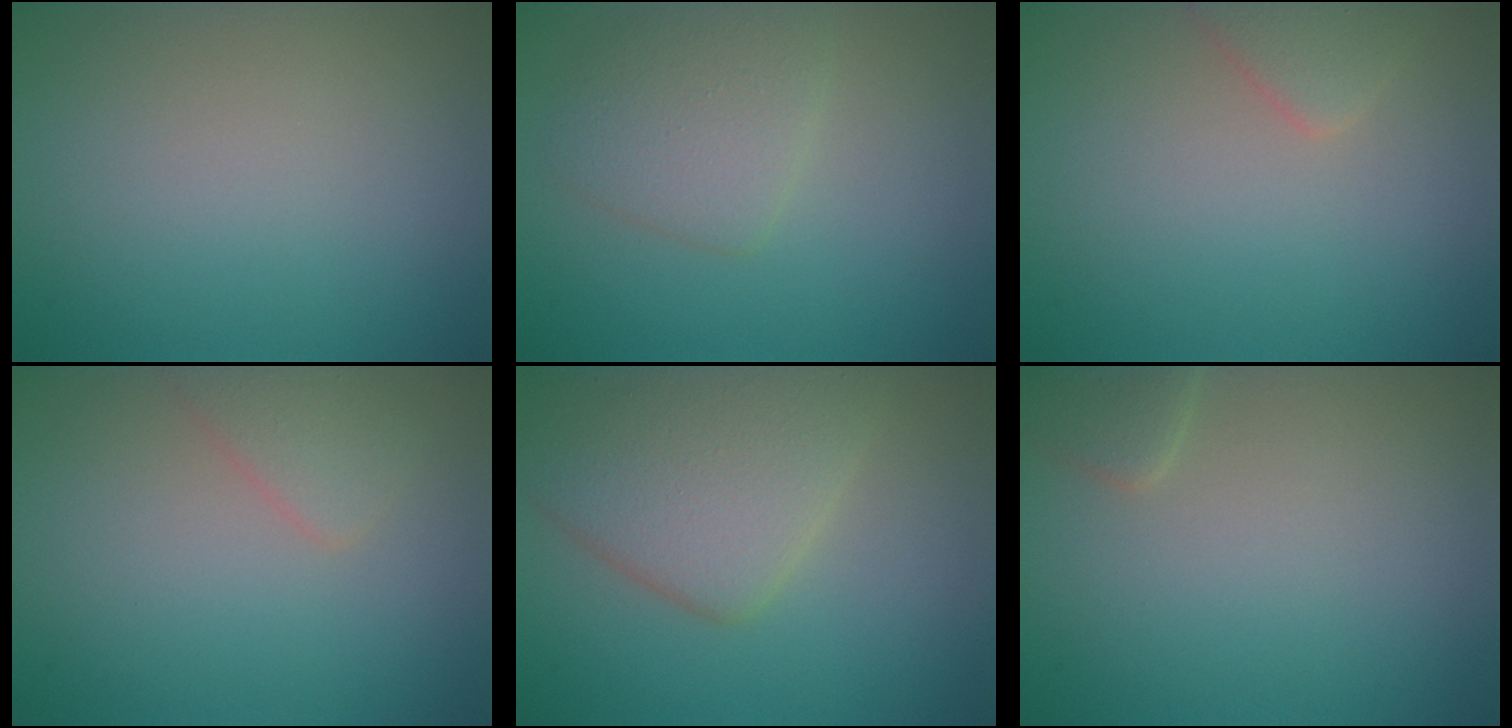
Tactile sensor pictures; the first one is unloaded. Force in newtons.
{"total": 3.0, "press": 3.0, "slide": 0.1}
{"total": 1.7, "press": 1.7, "slide": 0.1}
{"total": 1.6, "press": 1.6, "slide": 0.1}
{"total": 6.6, "press": 6.6, "slide": 0.3}
{"total": 1.7, "press": 1.7, "slide": 0.1}